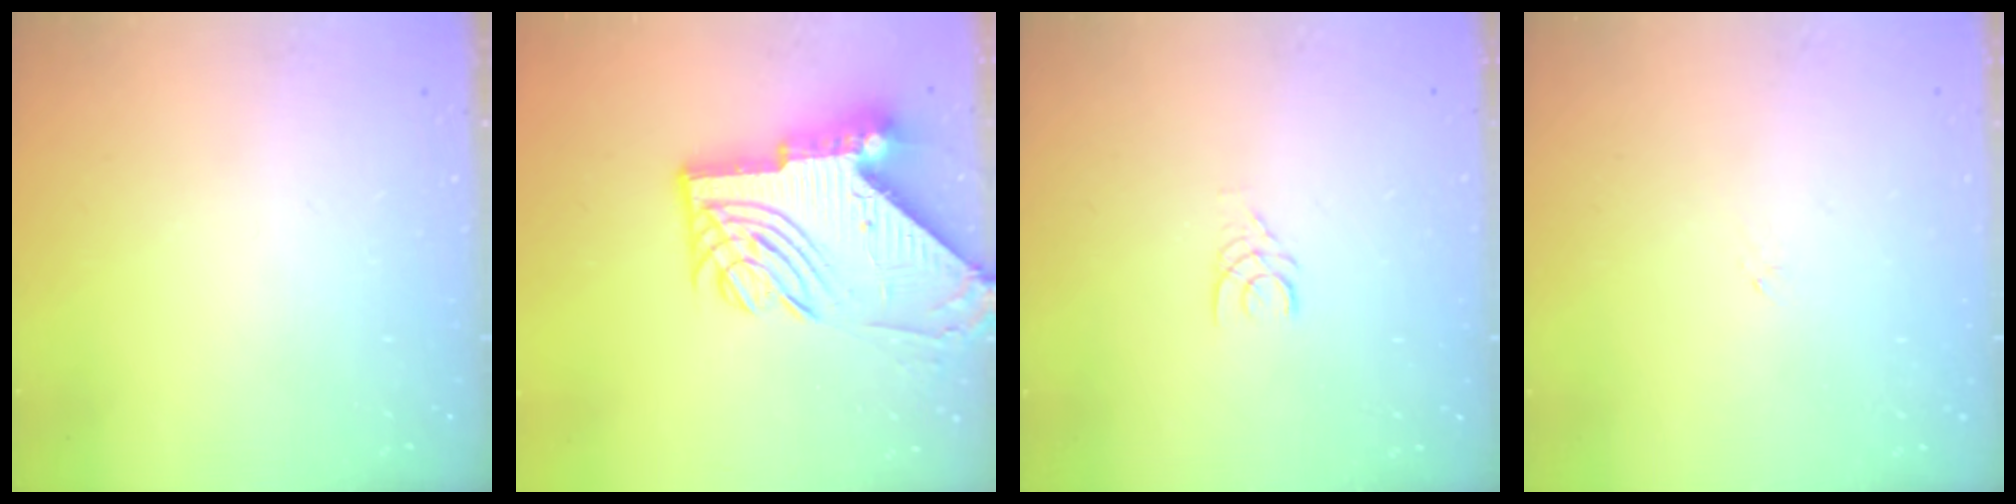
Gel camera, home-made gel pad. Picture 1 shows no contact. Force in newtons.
{"total": 14.6, "press": 14.5, "slide": 1.6}
{"total": 2.4, "press": 2.4, "slide": 0.2}
{"total": 0.7, "press": 0.5, "slide": 0.4}